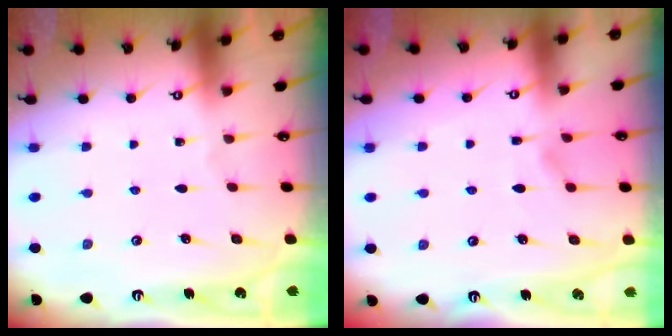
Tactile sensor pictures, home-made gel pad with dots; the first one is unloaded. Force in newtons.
{"total": 1.8, "press": 1.6, "slide": 1.0}